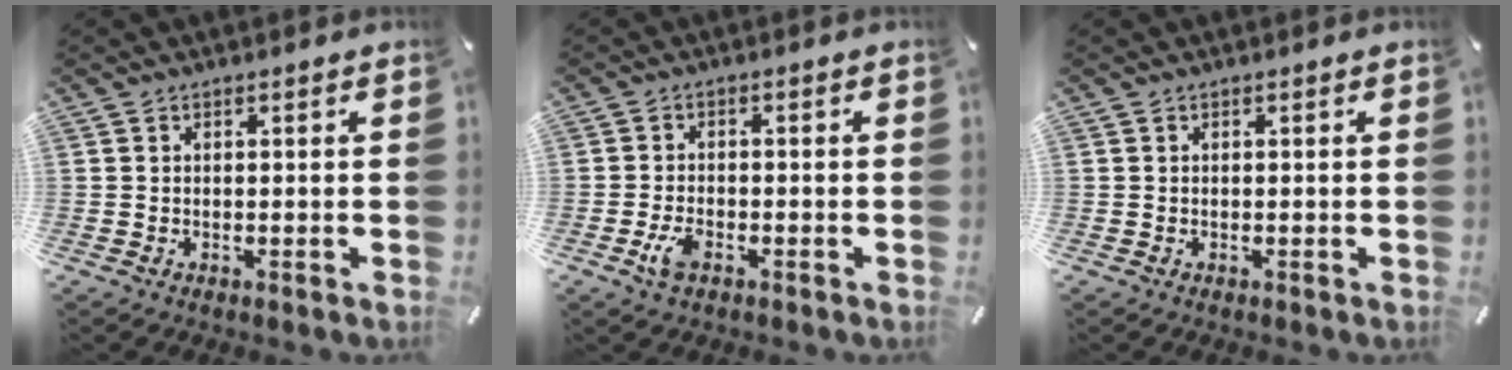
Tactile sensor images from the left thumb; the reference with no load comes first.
{"total": 4.0, "force": [-2.0, 2.1, 2.8], "torque": [-0.072, 0.000, -0.042]}
{"total": 0.0}